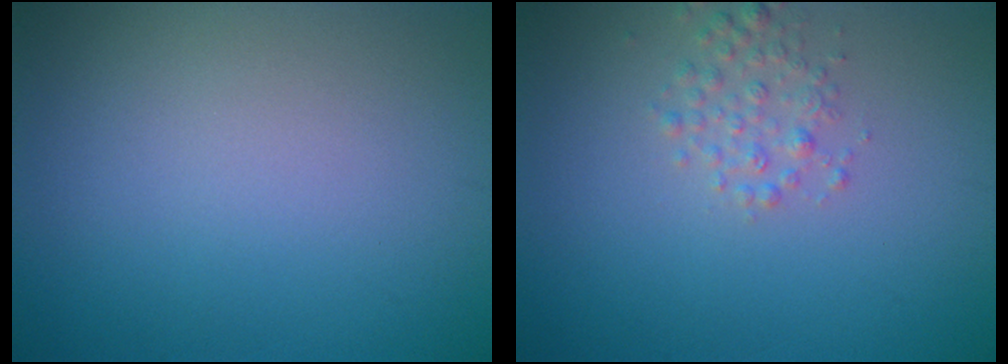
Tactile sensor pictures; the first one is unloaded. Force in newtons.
{"total": 1.8, "press": 1.8, "slide": 0.1}